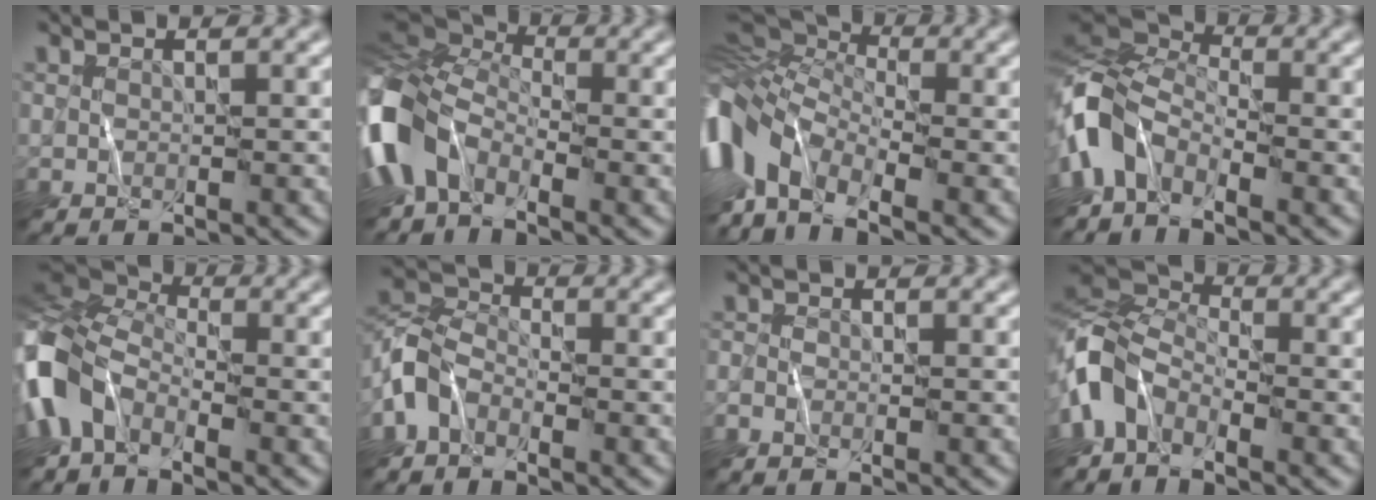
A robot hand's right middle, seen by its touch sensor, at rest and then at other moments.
{"total": 10.3, "force": [-3.0, 6.6, 7.2], "torque": [-0.185, -0.008, -0.077]}
{"total": 9.9, "force": [-2.8, 5.3, 7.9], "torque": [-0.183, -0.006, -0.070]}
{"total": 6.5, "force": [-2.9, 3.7, 4.5], "torque": [-0.096, 0.008, -0.084]}
{"total": 7.9, "force": [-3.3, 4.7, 5.4], "torque": [-0.121, 0.002, -0.092]}
{"total": 4.1, "force": [-2.6, 2.5, 2.0], "torque": [-0.045, 0.003, -0.071]}
{"total": 0.8, "force": [-0.7, 0.3, 0.2], "torque": [-0.007, -0.001, -0.020]}
{"total": 5.8, "force": [-3.1, 3.5, 3.5], "torque": [-0.077, 0.003, -0.087]}